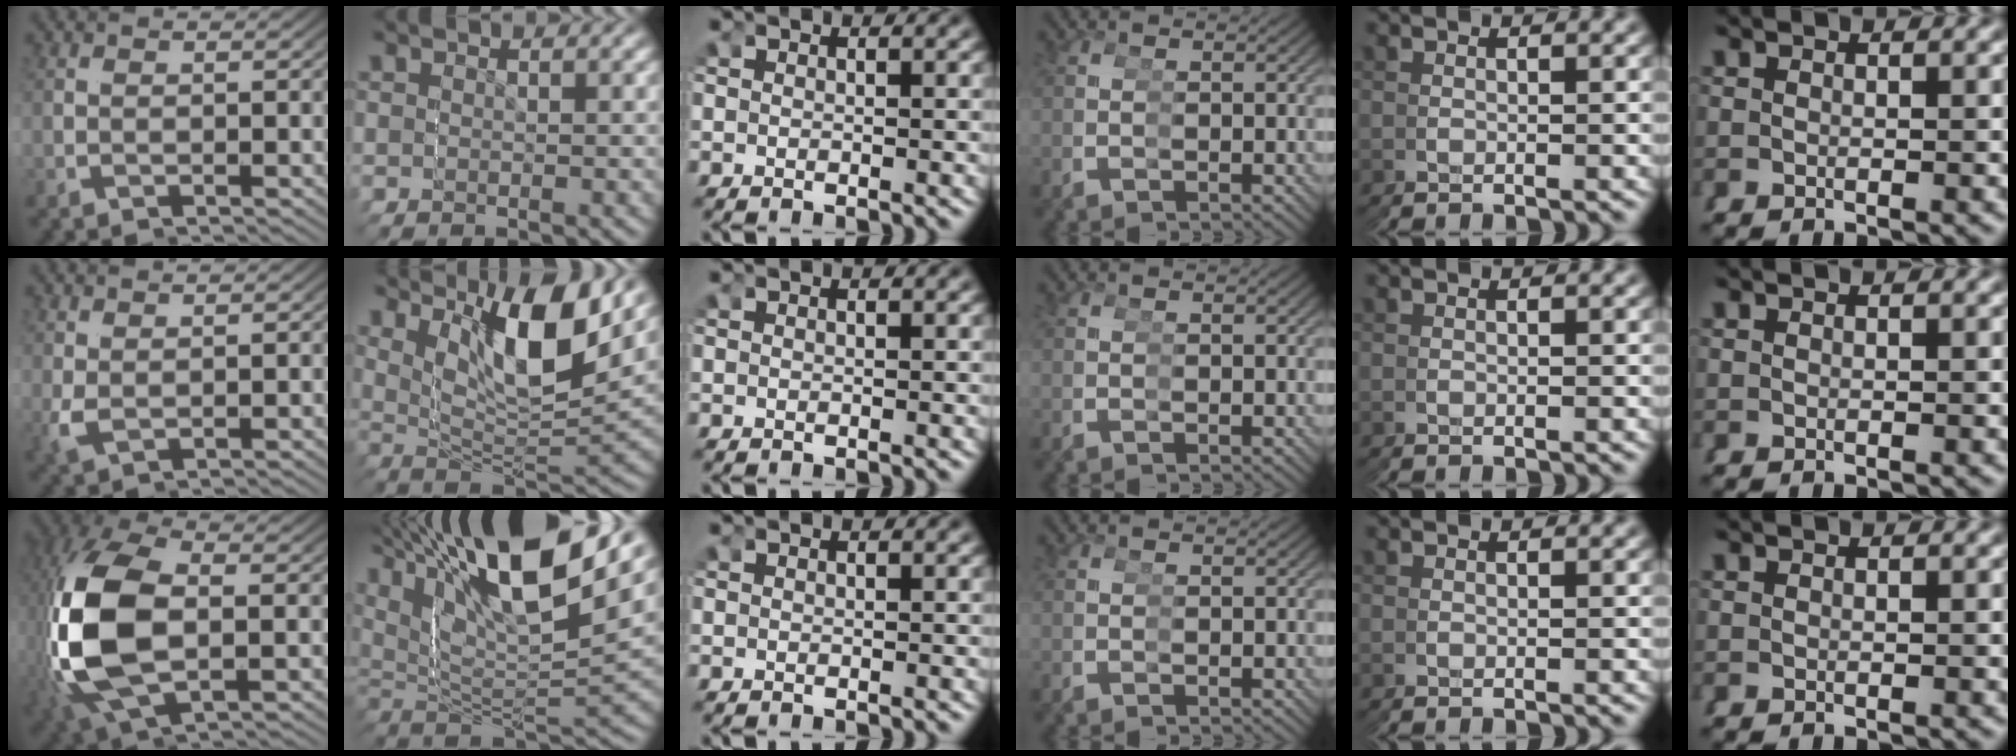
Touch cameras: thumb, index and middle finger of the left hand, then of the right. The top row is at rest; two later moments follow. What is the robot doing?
{"motion": "grasp_and_lifting", "object": "markers"}